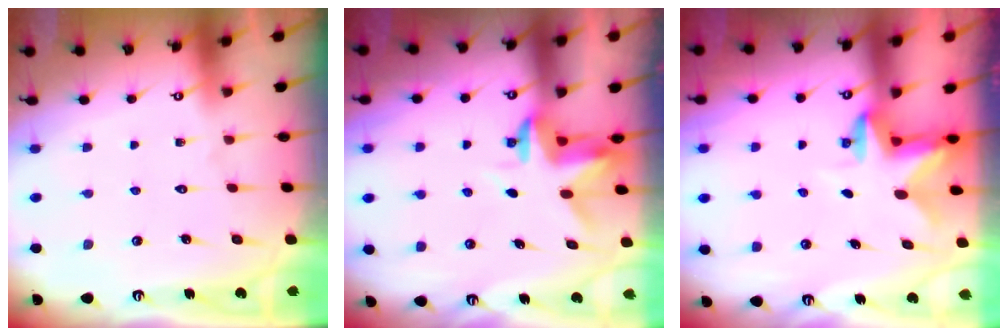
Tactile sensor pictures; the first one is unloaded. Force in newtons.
{"total": 3.2, "press": 3.2, "slide": 0.3}
{"total": 2.7, "press": 2.6, "slide": 0.5}